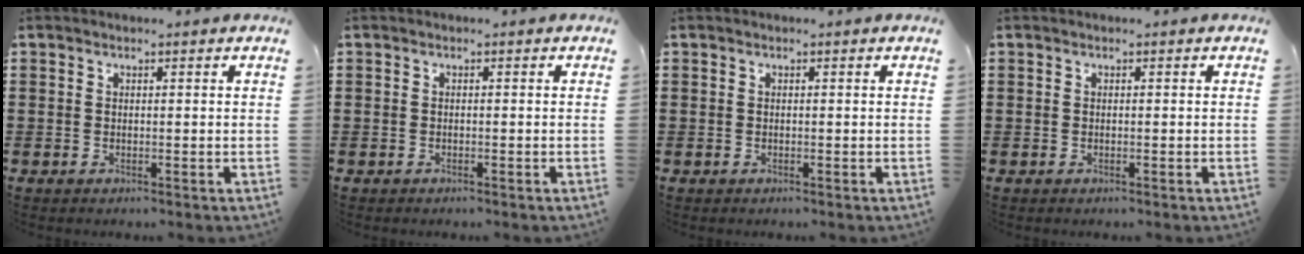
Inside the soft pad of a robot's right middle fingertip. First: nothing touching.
{"total": 0.0}
{"total": 0.0}
{"total": 0.0}